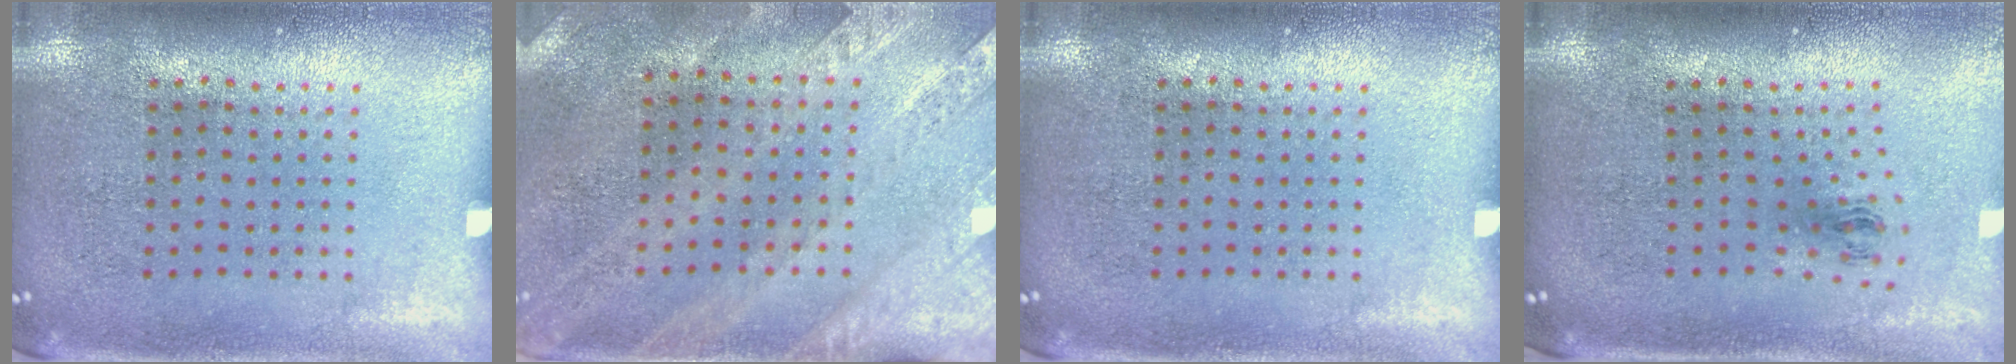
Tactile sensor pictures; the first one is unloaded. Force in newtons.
{"total": 2.5, "press": 2.1, "slide": 1.3}
{"total": 0.0}
{"total": 1.1, "press": 0.4, "slide": 1.0}